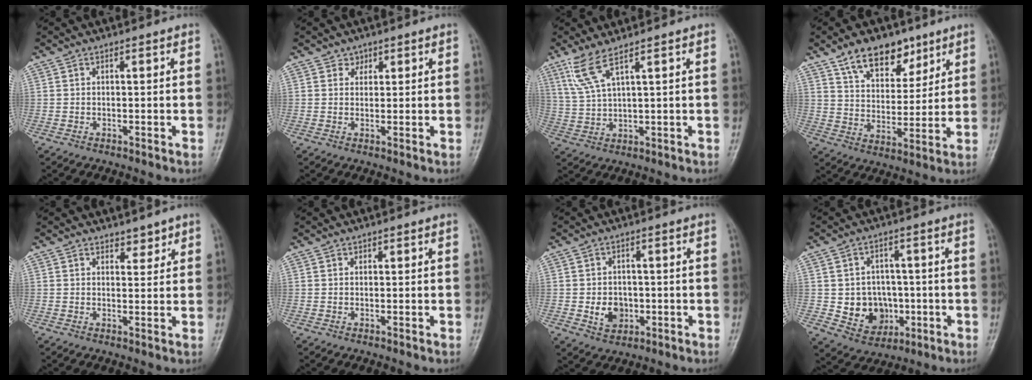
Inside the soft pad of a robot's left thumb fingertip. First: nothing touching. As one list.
[{"total": 1.6, "force": [0.9, 1.3, 0.0], "torque": [0.020, -0.005, 0.011]}, {"total": 5.8, "force": [3.9, 0.8, 4.2], "torque": [-0.102, -0.017, 0.092]}, {"total": 12.2, "force": [8.0, 7.0, 6.0], "torque": [-0.056, -0.047, 0.138]}, {"total": 2.4, "force": [2.0, 1.3, 0.7], "torque": [0.009, -0.012, 0.026]}, {"total": 0.0}, {"total": 5.2, "force": [-1.1, 4.2, 2.8], "torque": [-0.024, 0.005, -0.011]}, {"total": 9.2, "force": [-1.5, 8.1, 4.3], "torque": [-0.021, 0.009, -0.011]}]